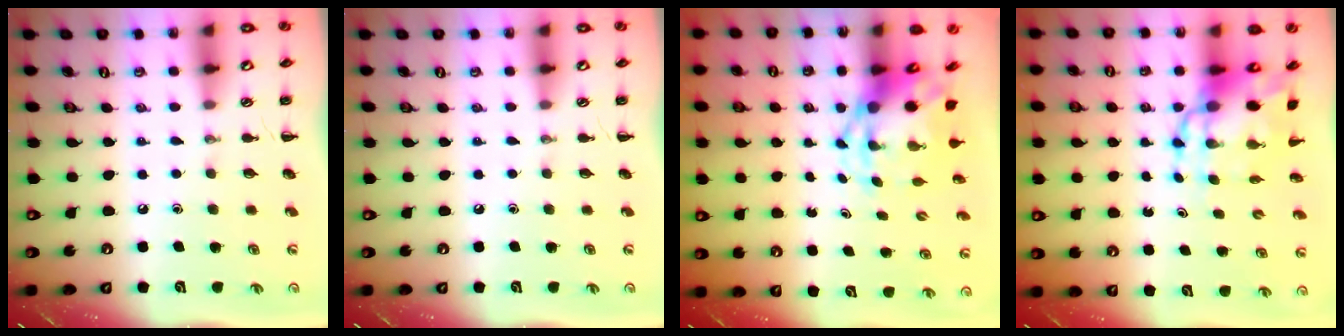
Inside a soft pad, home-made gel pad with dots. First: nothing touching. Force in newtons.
{"total": 0.0}
{"total": 5.7, "press": 5.6, "slide": 1.0}
{"total": 10.5, "press": 10.1, "slide": 2.9}